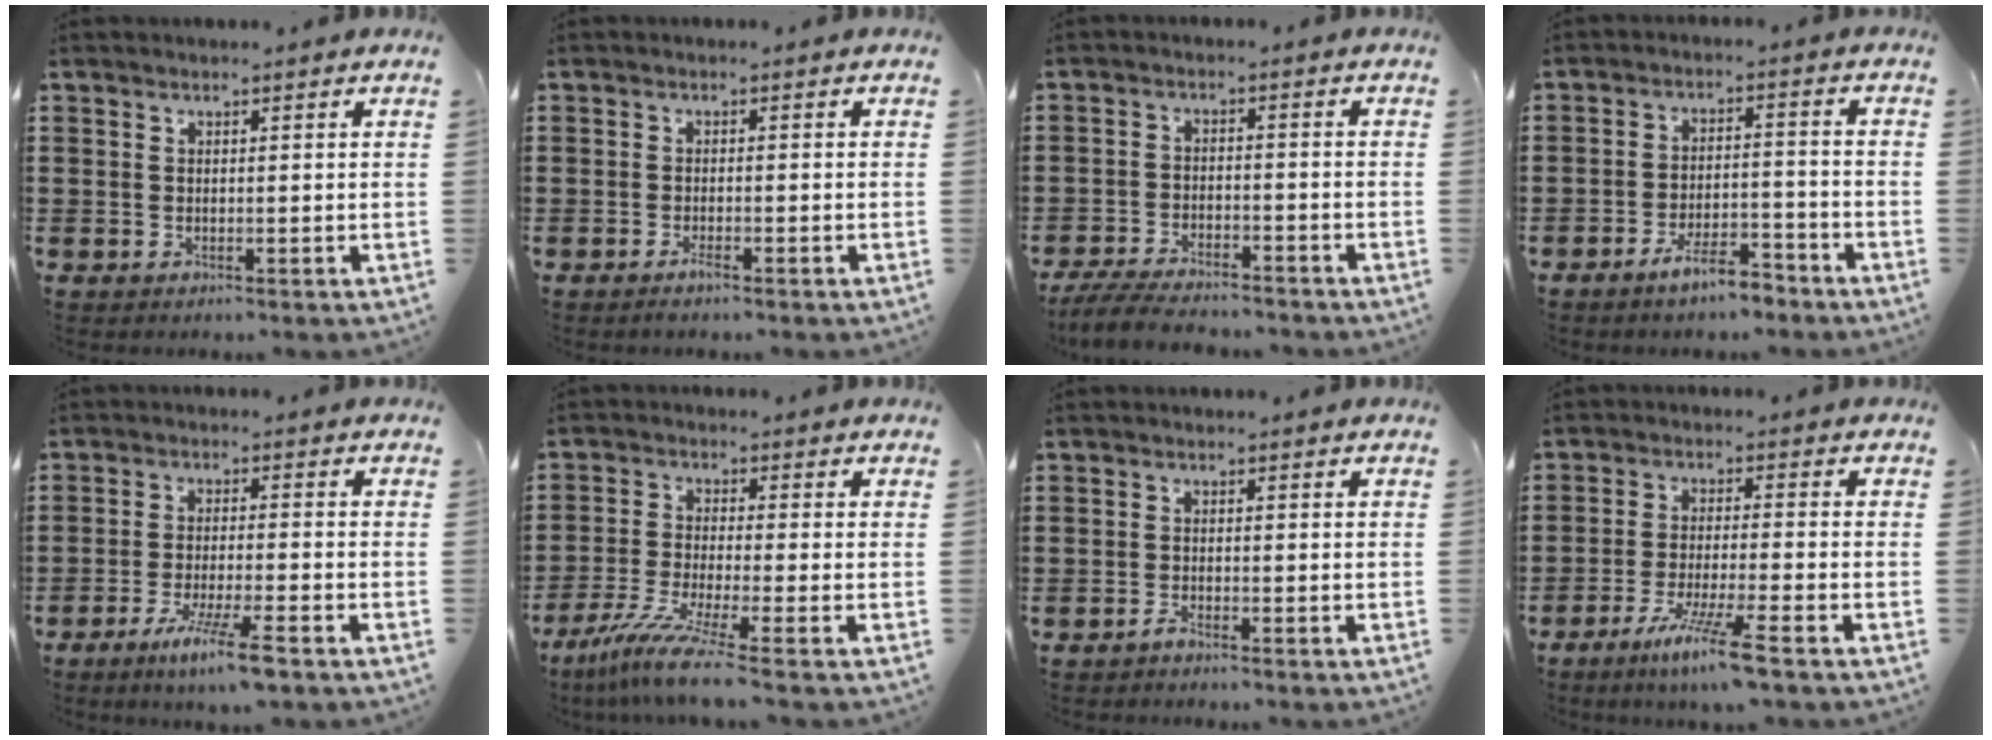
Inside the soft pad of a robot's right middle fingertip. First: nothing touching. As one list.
[{"total": 1.3, "force": [-0.9, 0.2, 0.9], "torque": [-0.018, -0.003, -0.016]}, {"total": 5.2, "force": [-4.9, 0.6, 1.6], "torque": [-0.038, -0.003, -0.098]}, {"total": 5.7, "force": [-4.7, 1.0, 3.1], "torque": [-0.061, 0.000, -0.091]}, {"total": 6.6, "force": [-4.5, 0.0, 4.9], "torque": [-0.087, -0.013, -0.077]}, {"total": 6.9, "force": [-5.0, -0.2, 4.7], "torque": [-0.109, -0.025, -0.101]}, {"total": 1.1, "force": [-1.0, 0.0, 0.5], "torque": [-0.010, -0.003, -0.018]}, {"total": 7.1, "force": [-5.1, -0.4, 4.9], "torque": [-0.097, -0.016, -0.096]}]